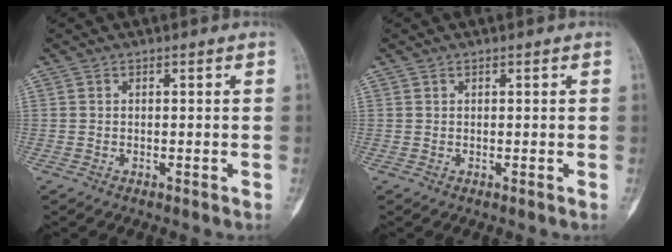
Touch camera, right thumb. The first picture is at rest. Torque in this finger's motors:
{"motor_torque": [-0.15, -0.11, -0.25, 0.10, -0.03]}